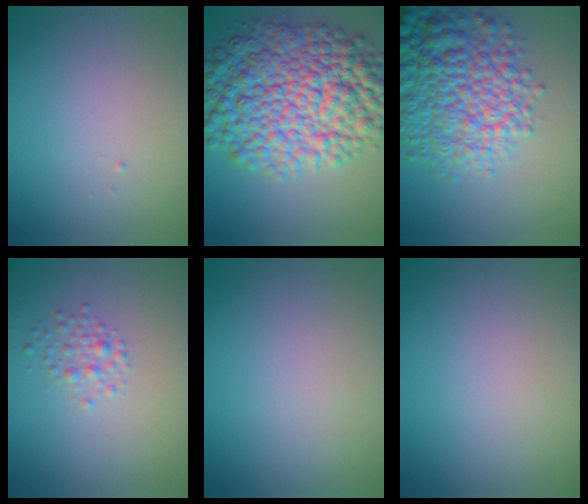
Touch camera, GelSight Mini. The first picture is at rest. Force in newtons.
{"total": 12.9, "press": 12.9, "slide": 0.1}
{"total": 9.7, "press": 9.7, "slide": 0.3}
{"total": 1.6, "press": 1.6, "slide": 0.1}
{"total": 0.0}
{"total": 0.0}